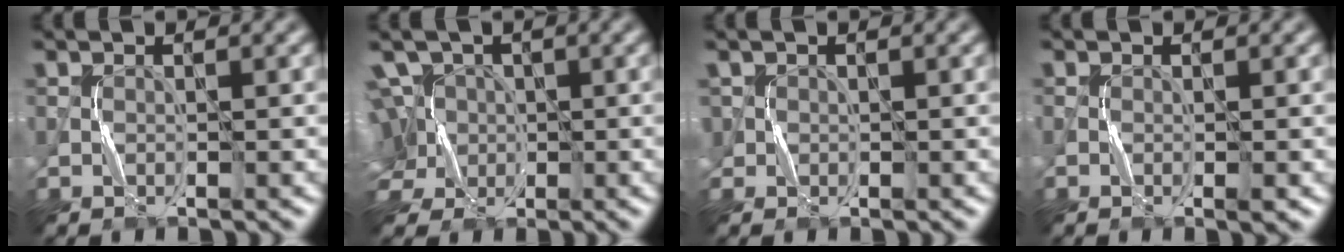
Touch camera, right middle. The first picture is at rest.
{"total": 10.5, "force": [2.0, 8.4, 6.0], "torque": [-0.112, 0.038, -0.014]}
{"total": 1.1, "force": [0.1, 1.1, 0.0], "torque": [0.008, -0.001, 0.000]}
{"total": 0.8, "force": [-0.3, 0.1, 0.8], "torque": [-0.015, -0.003, -0.005]}